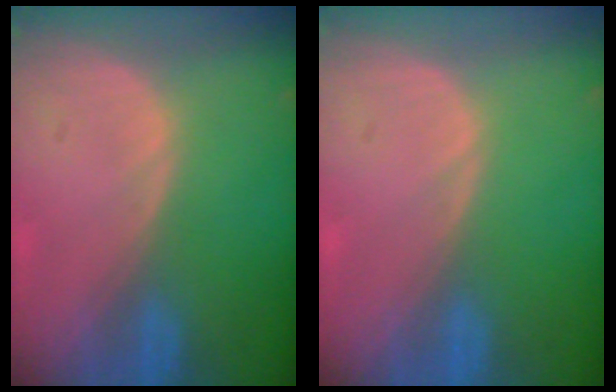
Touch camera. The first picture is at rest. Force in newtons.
{"total": 0.0}